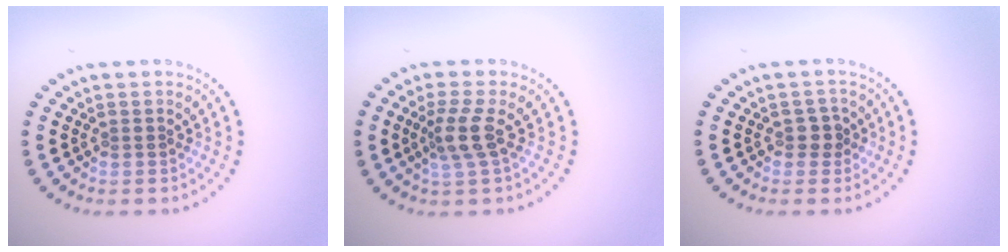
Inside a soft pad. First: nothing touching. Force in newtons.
{"total": 2.7, "press": 2.2, "slide": 1.7}
{"total": 1.4, "press": 1.3, "slide": 0.4}